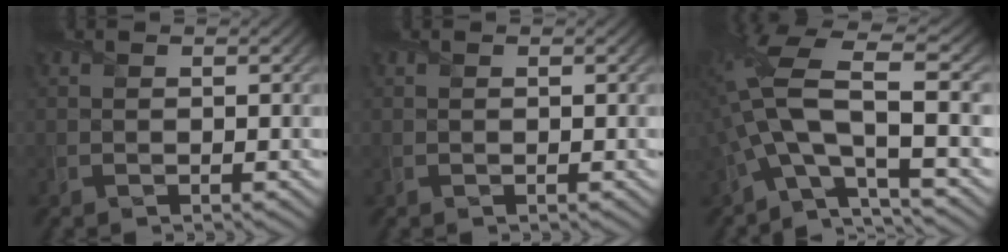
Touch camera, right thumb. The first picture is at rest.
{"total": 0.0}
{"total": 13.6, "force": [-2.6, 4.4, 12.6], "torque": [-0.284, 0.006, -0.052]}